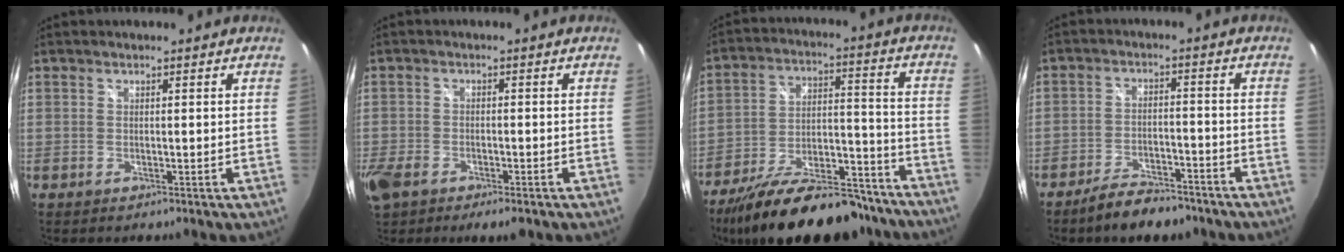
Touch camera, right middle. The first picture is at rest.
{"total": 9.1, "force": [-5.7, 4.3, 5.7], "torque": [-0.150, -0.032, -0.105]}
{"total": 24.9, "force": [-19.6, 8.4, 12.9], "torque": [-0.224, -0.002, -0.283]}
{"total": 7.7, "force": [-6.3, 2.5, 3.6], "torque": [-0.080, 0.007, -0.099]}